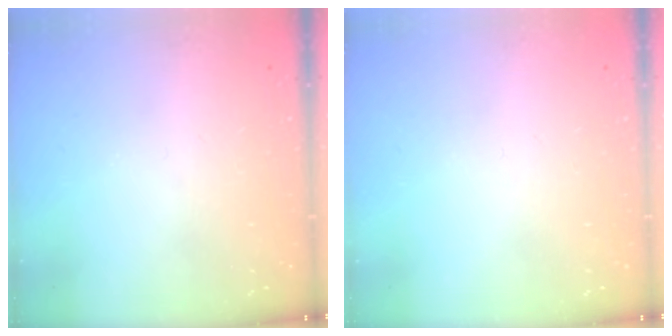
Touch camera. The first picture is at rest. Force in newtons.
{"total": 0.0}